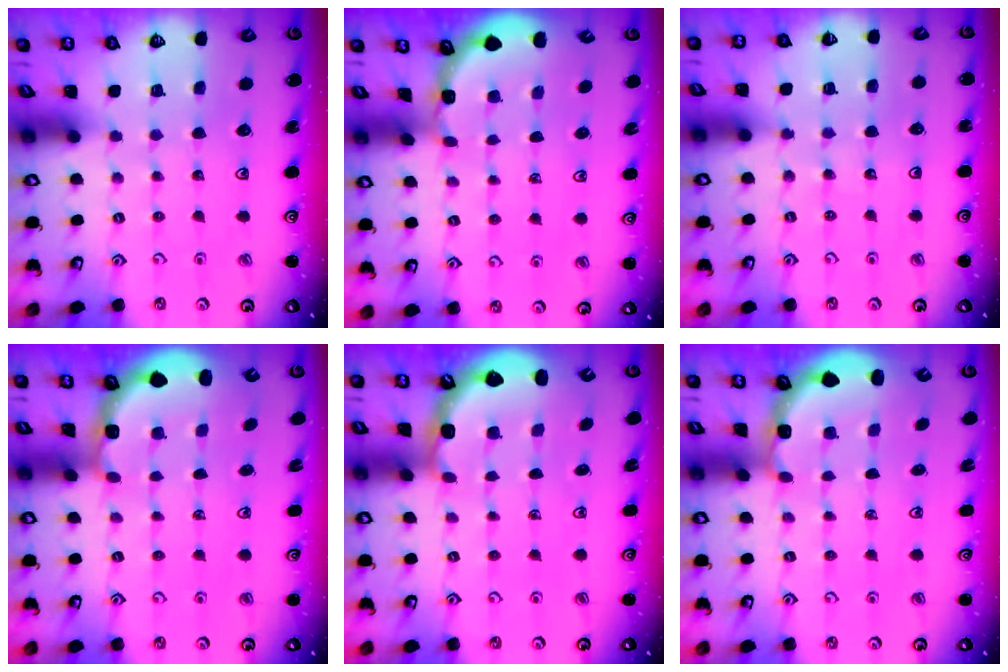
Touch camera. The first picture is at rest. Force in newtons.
{"total": 1.5, "press": 1.5, "slide": 0.1}
{"total": 3.4, "press": 3.3, "slide": 0.9}
{"total": 3.0, "press": 2.0, "slide": 2.2}
{"total": 2.5, "press": 2.1, "slide": 1.3}
{"total": 2.8, "press": 2.5, "slide": 1.4}